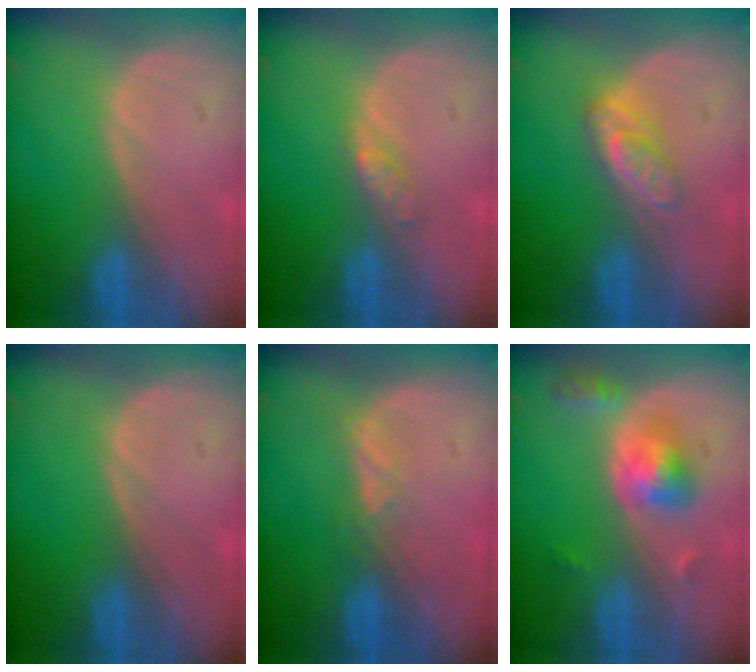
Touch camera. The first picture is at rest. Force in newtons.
{"total": 2.0, "press": 2.0, "slide": 0.1}
{"total": 4.8, "press": 4.3, "slide": 2.3}
{"total": 0.0}
{"total": 2.3, "press": 2.2, "slide": 0.9}
{"total": 5.1, "press": 4.8, "slide": 1.6}